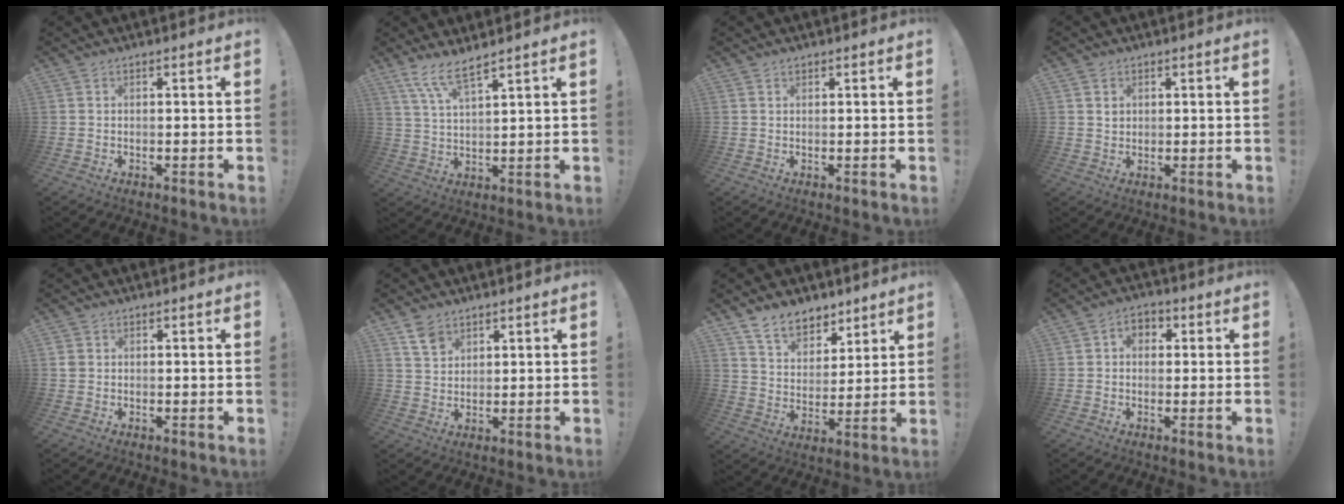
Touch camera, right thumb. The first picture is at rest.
{"total": 7.7, "force": [5.9, 1.2, 4.7], "torque": [-0.096, -0.025, 0.108]}
{"total": 0.5, "force": [0.4, 0.2, 0.1], "torque": [0.004, -0.003, 0.007]}
{"total": 2.2, "force": [0.9, 1.9, 0.4], "torque": [-0.002, 0.000, 0.016]}
{"total": 1.4, "force": [0.1, 1.2, 0.6], "torque": [-0.005, 0.001, 0.001]}
{"total": 5.8, "force": [3.9, 3.7, 2.2], "torque": [-0.027, -0.020, 0.073]}
{"total": 10.8, "force": [8.2, 6.2, 3.2], "torque": [-0.056, -0.060, 0.160]}
{"total": 4.0, "force": [0.2, 3.2, 2.2], "torque": [-0.037, 0.007, 0.004]}